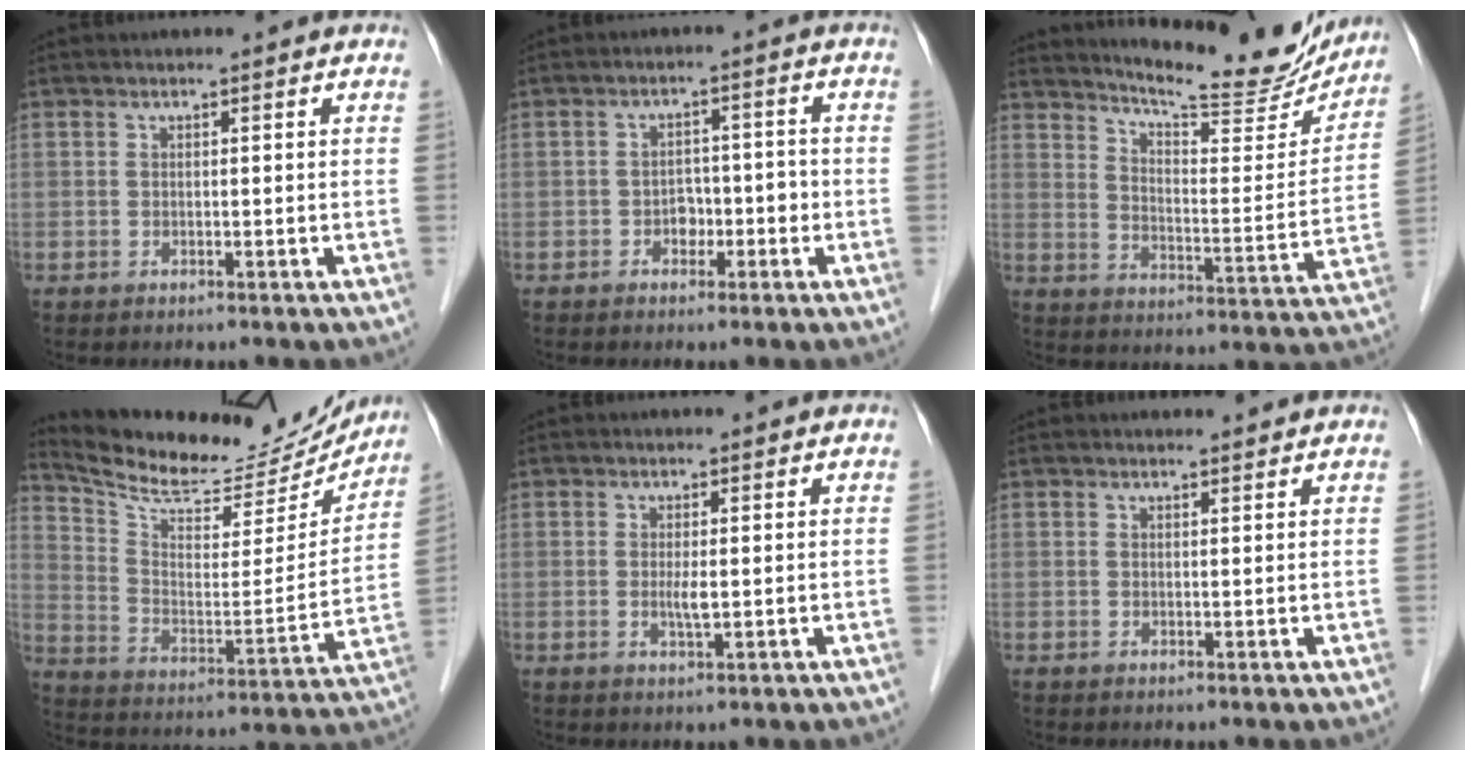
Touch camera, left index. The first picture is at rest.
{"total": 3.2, "force": [-1.4, 2.2, 1.9], "torque": [-0.024, 0.014, -0.022]}
{"total": 18.2, "force": [17.0, 2.3, 6.1], "torque": [-0.092, -0.050, 0.223]}
{"total": 19.9, "force": [18.7, 5.0, 4.9], "torque": [-0.085, -0.029, 0.278]}
{"total": 1.7, "force": [0.0, 0.2, 1.7], "torque": [-0.037, -0.004, 0.002]}
{"total": 1.8, "force": [1.8, 0.2, 0.1], "torque": [-0.009, 0.003, 0.024]}